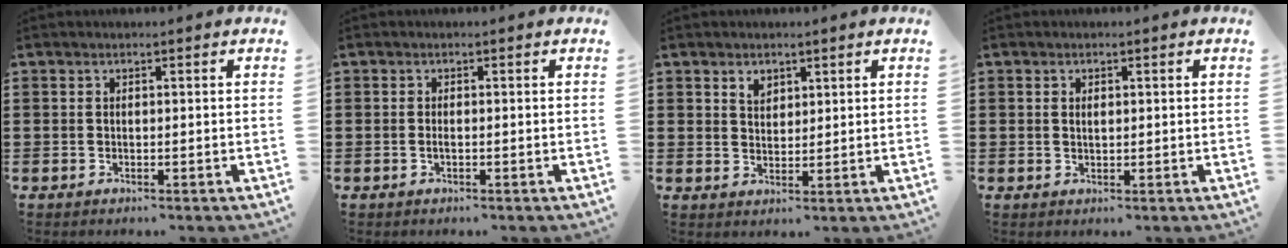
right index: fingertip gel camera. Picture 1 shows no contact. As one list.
[{"total": 0.8, "force": [-0.3, 0.2, 0.7], "torque": [-0.015, -0.004, -0.004]}, {"total": 2.4, "force": [1.7, 1.5, 0.7], "torque": [-0.018, 0.003, 0.033]}, {"total": 0.9, "force": [0.2, 0.4, 0.8], "torque": [-0.017, 0.004, 0.004]}]